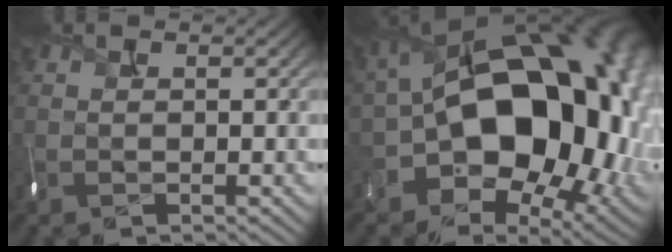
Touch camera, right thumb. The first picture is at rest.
{"total": 20.8, "force": [-1.7, 13.7, 15.6], "torque": [-0.219, -0.040, -0.018]}